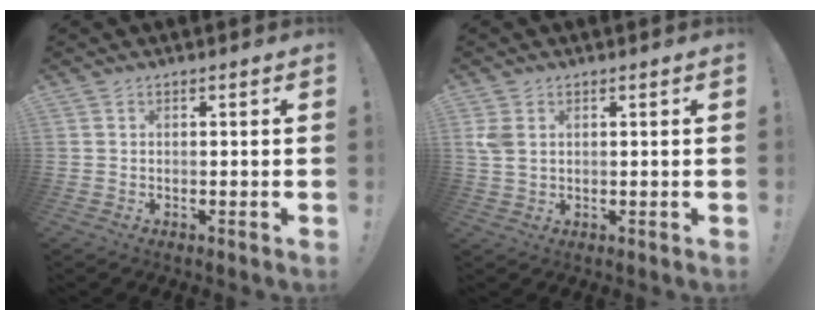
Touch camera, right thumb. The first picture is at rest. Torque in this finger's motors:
{"motor_torque": [0.33, 1.15, 0.68, 0.05, 0.02]}